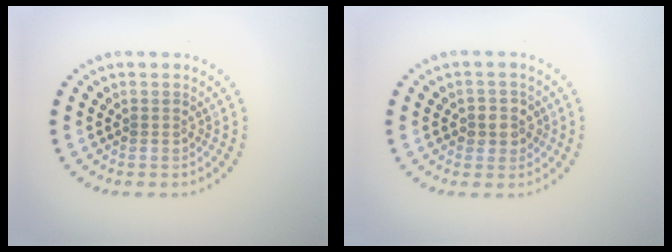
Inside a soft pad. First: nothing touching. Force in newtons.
{"total": 2.0, "press": 1.9, "slide": 0.7}